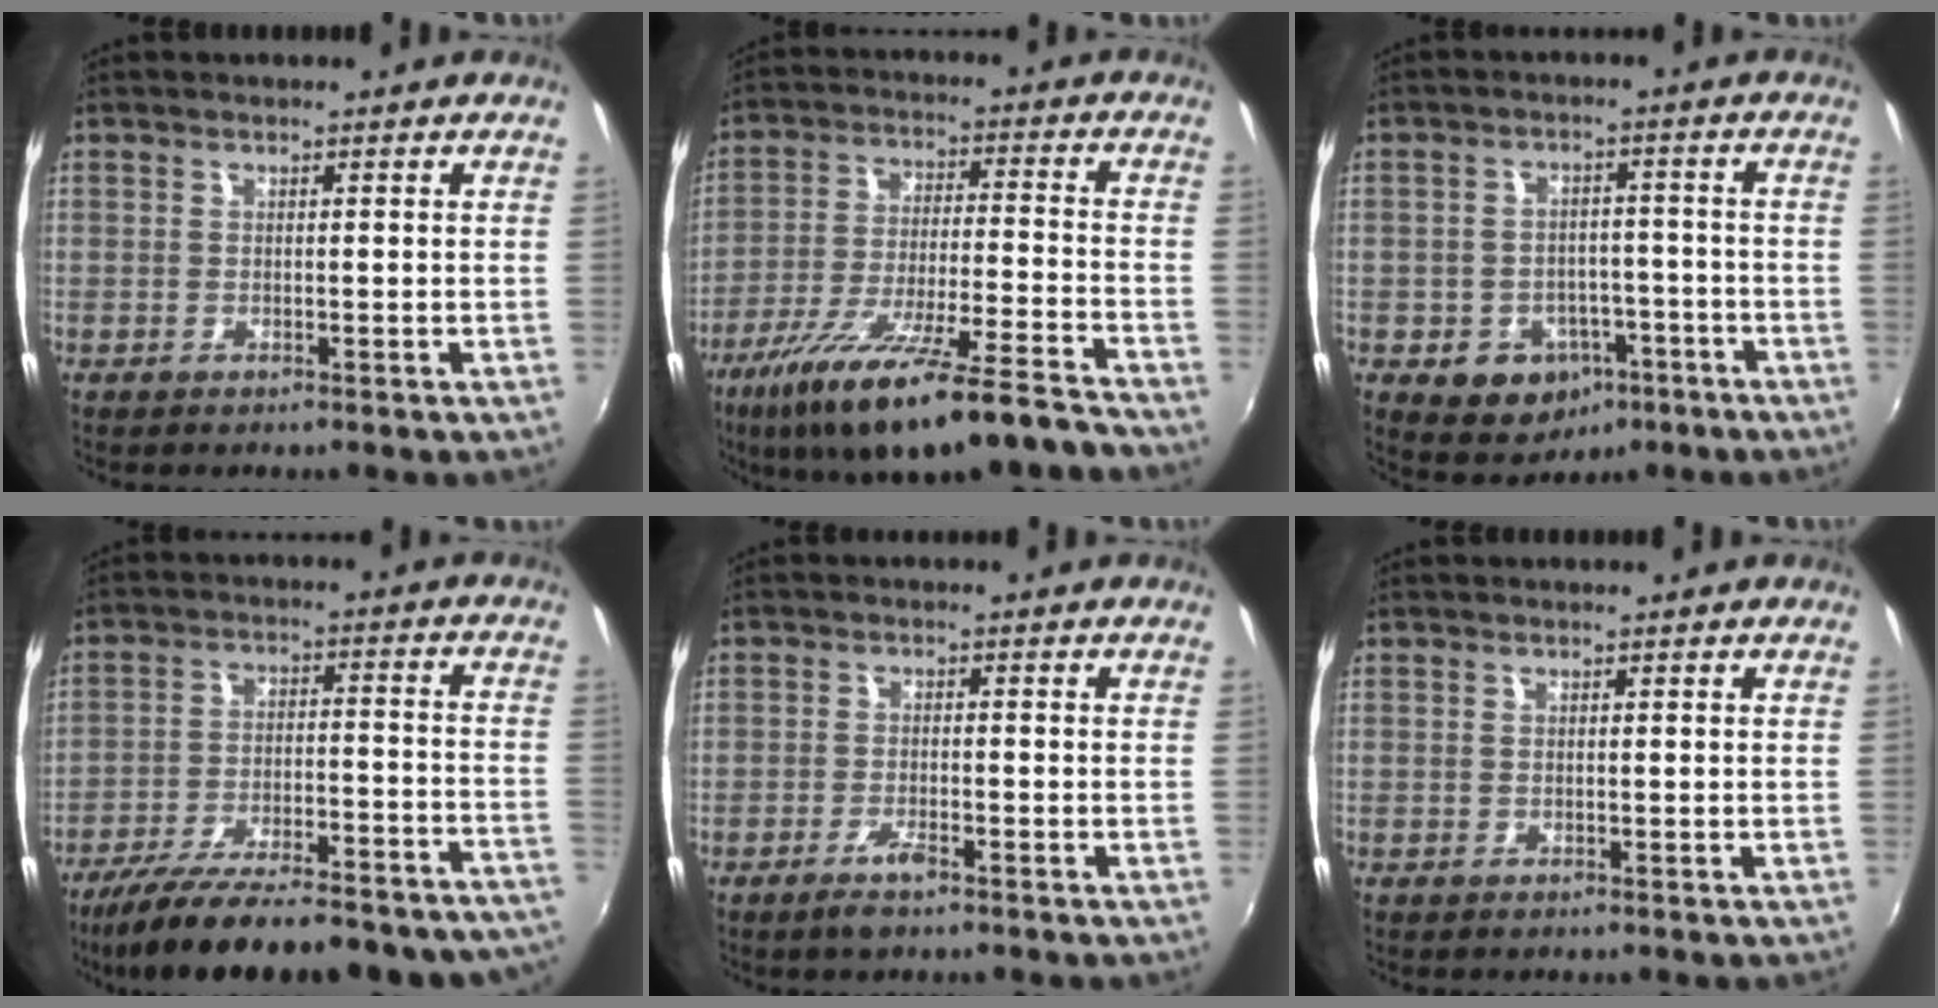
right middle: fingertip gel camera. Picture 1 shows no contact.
{"total": 20.9, "force": [-16.5, 1.9, 12.7], "torque": [-0.233, -0.057, -0.265]}
{"total": 10.7, "force": [-5.2, 8.3, 4.2], "torque": [-0.093, 0.021, -0.049]}
{"total": 29.1, "force": [-25.3, 6.0, 13.1], "torque": [-0.212, -0.037, -0.340]}
{"total": 3.0, "force": [-2.2, 0.7, 1.9], "torque": [-0.048, -0.004, -0.044]}
{"total": 0.0}